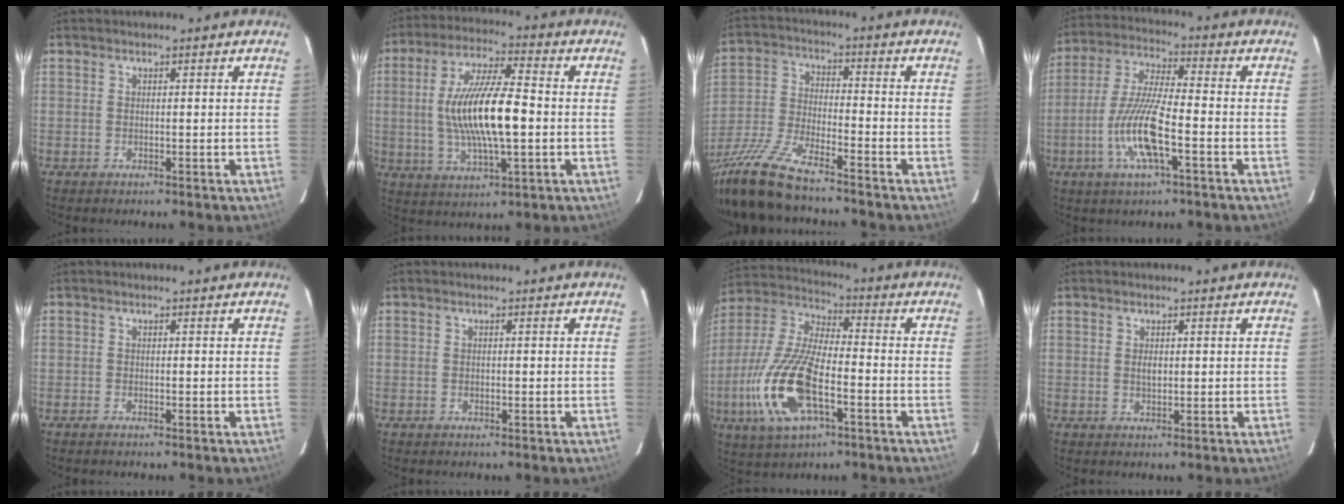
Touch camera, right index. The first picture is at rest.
{"total": 15.3, "force": [-0.8, 4.1, 14.7], "torque": [-0.281, 0.002, -0.012]}
{"total": 15.2, "force": [-12.7, 2.2, 8.0], "torque": [-0.176, -0.033, -0.243]}
{"total": 12.5, "force": [-4.5, 2.0, 11.5], "torque": [-0.243, -0.006, -0.089]}
{"total": 0.7, "force": [-0.6, 0.1, 0.2], "torque": [-0.004, -0.003, -0.014]}
{"total": 0.9, "force": [-0.3, 0.7, 0.4], "torque": [-0.008, 0.000, -0.006]}
{"total": 18.7, "force": [-6.4, 7.4, 15.9], "torque": [-0.349, -0.016, -0.124]}
{"total": 1.5, "force": [0.3, 0.9, 1.2], "torque": [-0.020, 0.001, 0.005]}